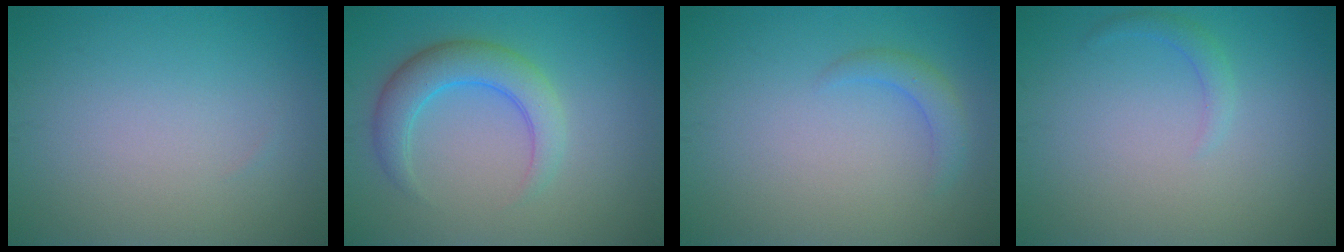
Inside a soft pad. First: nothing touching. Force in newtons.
{"total": 4.3, "press": 4.3, "slide": 0.1}
{"total": 1.7, "press": 1.7, "slide": 0.2}
{"total": 1.2, "press": 1.2, "slide": 0.1}